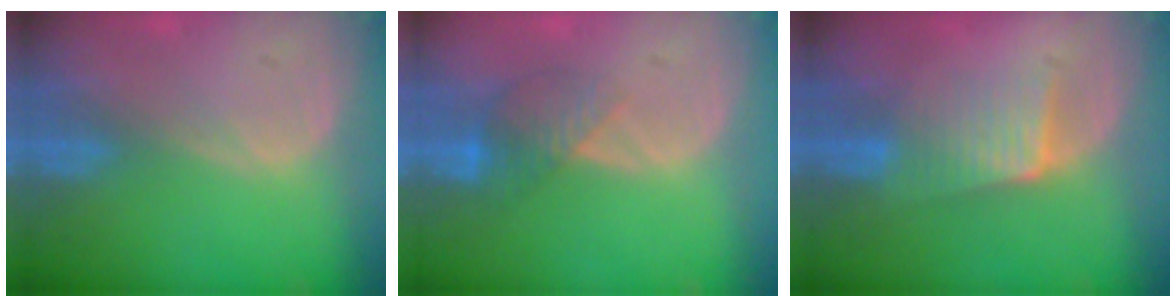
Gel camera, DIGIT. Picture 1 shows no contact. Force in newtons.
{"total": 4.1, "press": 4.0, "slide": 1.2}
{"total": 6.1, "press": 5.5, "slide": 2.6}